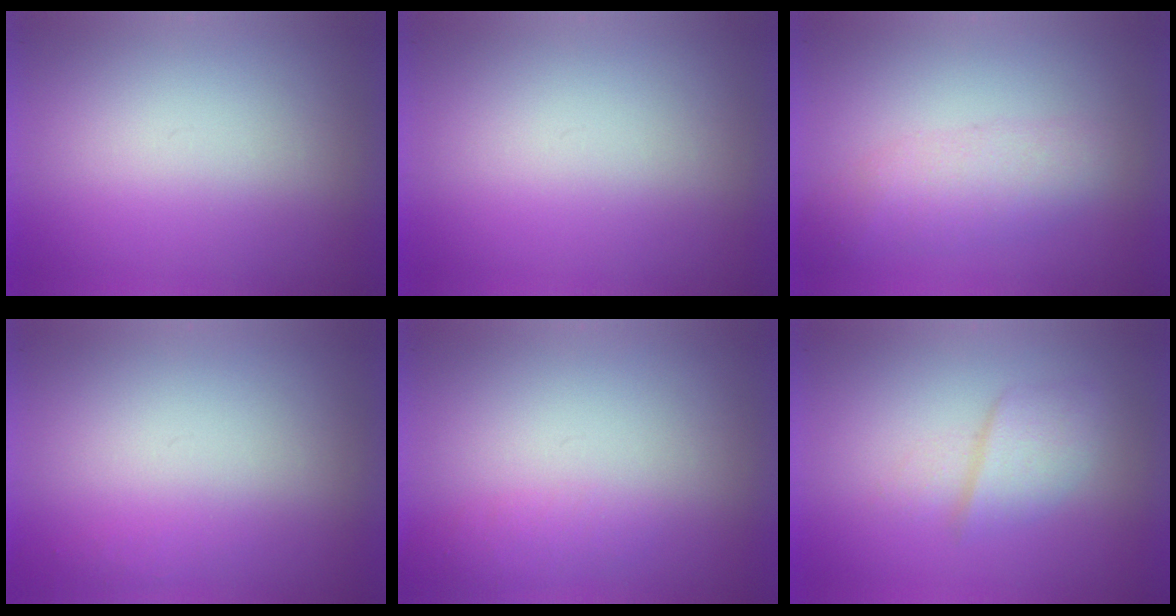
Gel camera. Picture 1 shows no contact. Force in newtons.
{"total": 0.0}
{"total": 2.3}
{"total": 1.0}
{"total": 1.3}
{"total": 2.2}